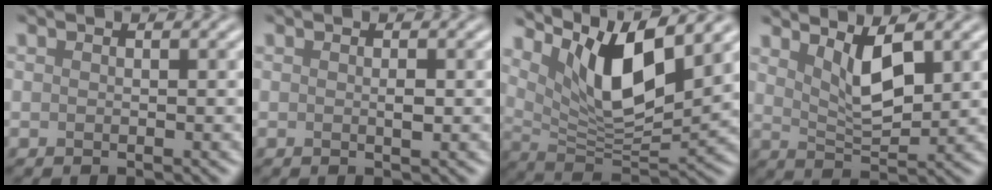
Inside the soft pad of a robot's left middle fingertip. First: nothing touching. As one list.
[{"total": 0.8, "force": [0.0, 0.2, 0.8], "torque": [-0.015, -0.002, 0.000]}, {"total": 8.9, "force": [4.8, 2.8, 7.1], "torque": [-0.126, -0.014, 0.091]}, {"total": 4.3, "force": [2.3, 1.3, 3.4], "torque": [-0.064, -0.010, 0.043]}]